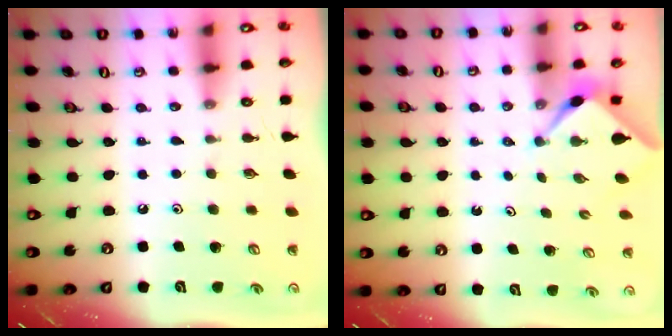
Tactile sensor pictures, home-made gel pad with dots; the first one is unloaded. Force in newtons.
{"total": 2.3, "press": 2.3, "slide": 0.3}